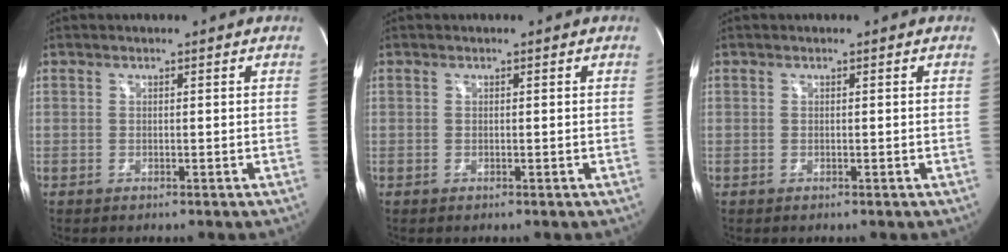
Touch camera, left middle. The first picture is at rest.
{"total": 0.0}
{"total": 0.0}